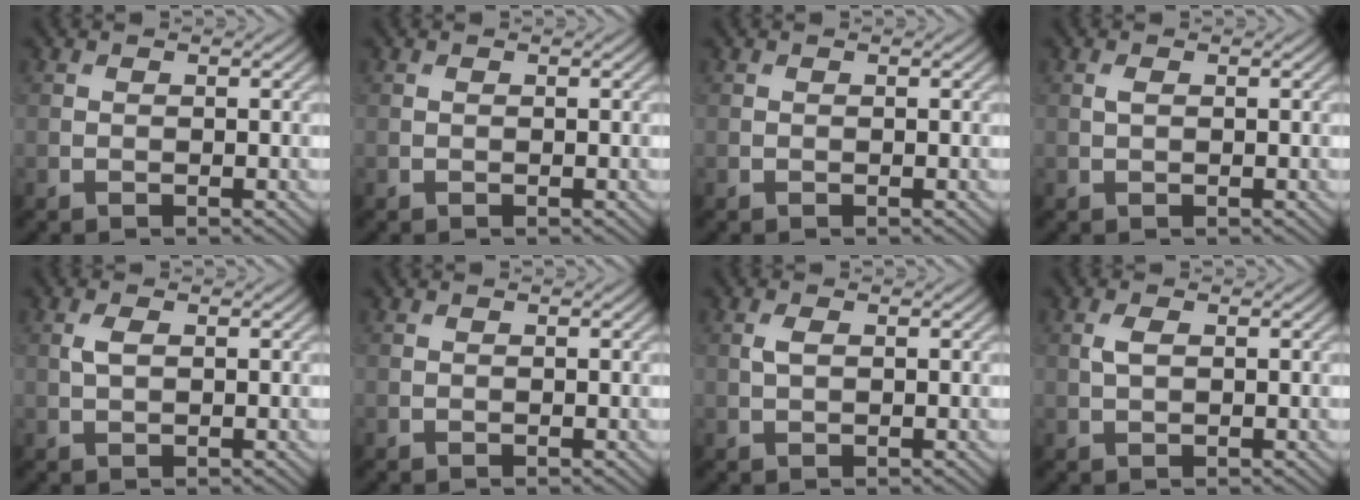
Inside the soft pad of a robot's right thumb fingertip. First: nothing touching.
{"total": 0.0}
{"total": 0.0}
{"total": 0.8, "force": [0.2, 0.3, 0.7], "torque": [-0.017, 0.001, 0.004]}
{"total": 1.7, "force": [0.4, 0.8, 1.5], "torque": [-0.037, 0.002, 0.008]}
{"total": 0.0}
{"total": 1.4, "force": [0.3, 0.7, 1.2], "torque": [-0.032, 0.002, 0.007]}
{"total": 1.6, "force": [0.4, 0.8, 1.4], "torque": [-0.035, 0.002, 0.007]}